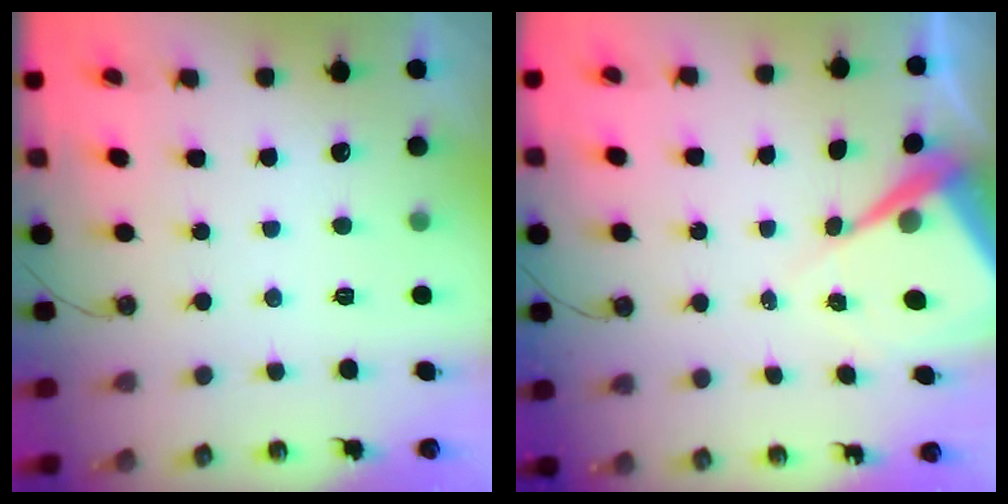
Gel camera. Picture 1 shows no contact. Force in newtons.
{"total": 7.6, "press": 7.6, "slide": 0.6}